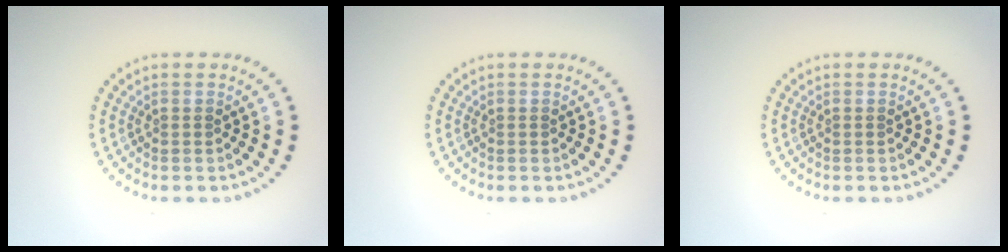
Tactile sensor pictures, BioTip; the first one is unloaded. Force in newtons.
{"total": 0.0}
{"total": 0.0}